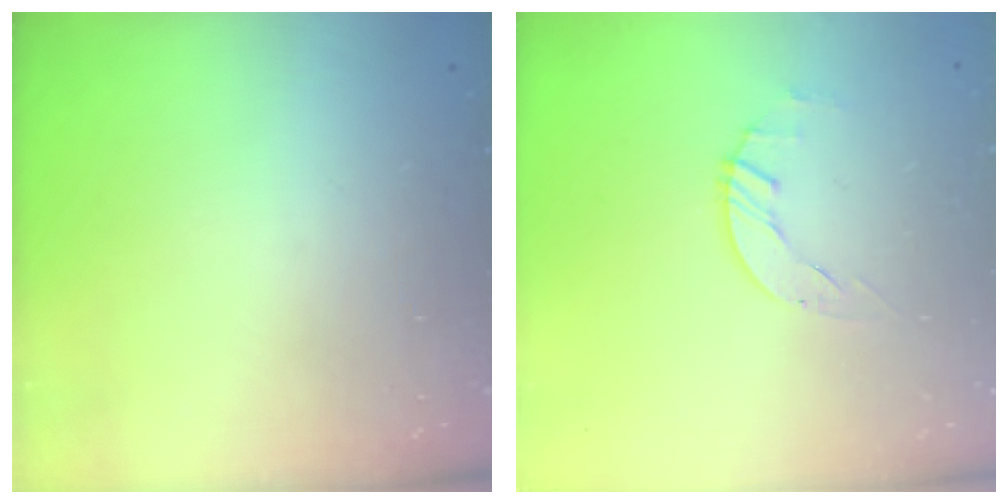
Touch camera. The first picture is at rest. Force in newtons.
{"total": 1.5, "press": 1.4, "slide": 0.3}